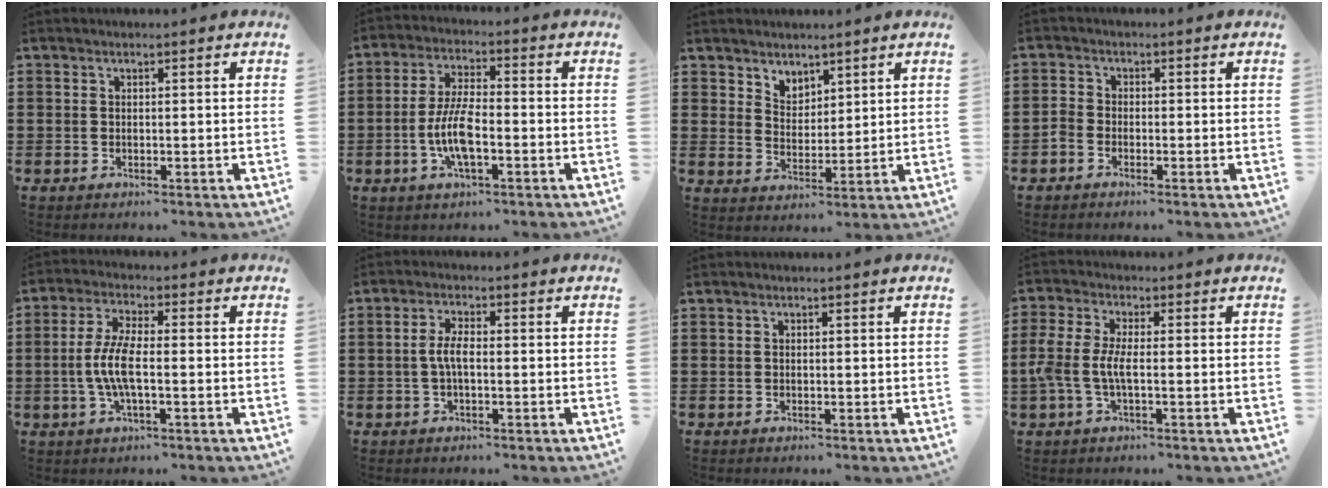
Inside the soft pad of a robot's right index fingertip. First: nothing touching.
{"total": 7.6, "force": [-2.1, 2.4, 6.9], "torque": [-0.158, -0.010, -0.046]}
{"total": 3.8, "force": [3.2, 2.0, -0.2], "torque": [-0.009, 0.000, 0.061]}
{"total": 1.7, "force": [-1.3, 0.9, 0.7], "torque": [-0.023, 0.001, -0.029]}
{"total": 6.3, "force": [-1.3, 1.8, 6.0], "torque": [-0.140, -0.009, -0.033]}
{"total": 3.5, "force": [-0.5, 1.1, 3.3], "torque": [-0.074, -0.001, -0.016]}
{"total": 0.0}
{"total": 4.7, "force": [-1.3, 1.5, 4.2], "torque": [-0.110, -0.008, -0.034]}